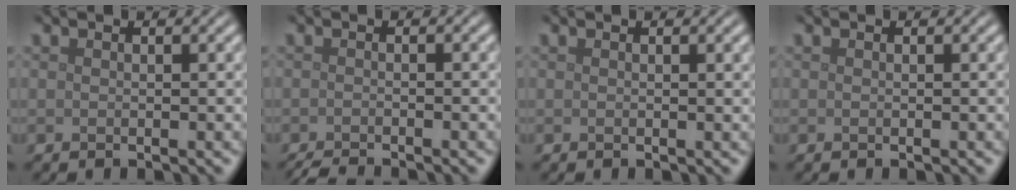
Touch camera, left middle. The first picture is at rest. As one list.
[{"total": 2.2, "force": [-2.1, 0.2, 0.8], "torque": [-0.013, -0.004, -0.039]}, {"total": 0.7, "force": [0.4, 0.2, 0.6], "torque": [-0.004, 0.005, 0.005]}, {"total": 0.0}]